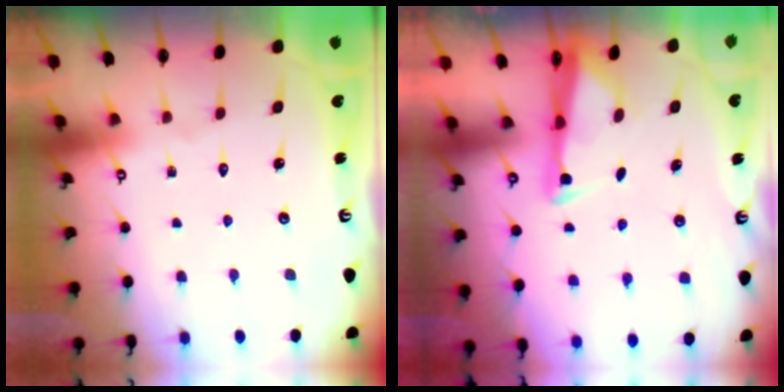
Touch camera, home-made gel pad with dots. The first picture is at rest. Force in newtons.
{"total": 2.9, "press": 2.8, "slide": 0.8}